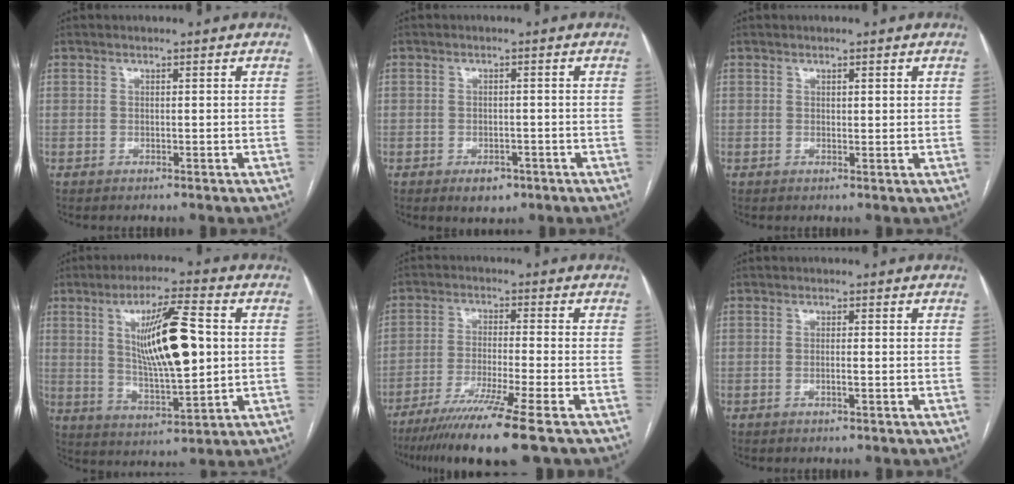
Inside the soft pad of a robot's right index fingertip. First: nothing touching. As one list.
[{"total": 3.5, "force": [-2.0, 2.1, 1.9], "torque": [-0.023, 0.001, -0.019]}, {"total": 1.2, "force": [0.6, 0.4, 1.0], "torque": [-0.015, -0.001, 0.008]}, {"total": 13.7, "force": [2.3, 2.5, 13.3], "torque": [-0.233, 0.003, 0.041]}, {"total": 12.3, "force": [-8.6, -1.7, 8.6], "torque": [-0.149, -0.037, -0.142]}, {"total": 1.3, "force": [-0.4, 0.1, 1.2], "torque": [-0.023, -0.001, -0.007]}]